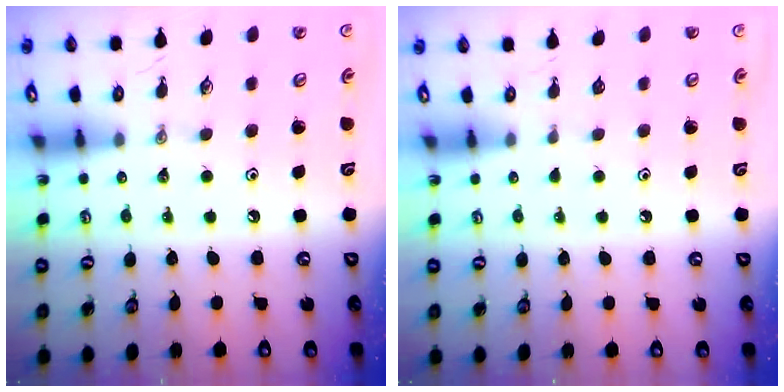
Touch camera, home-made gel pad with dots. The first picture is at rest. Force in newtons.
{"total": 0.8, "press": 0.8, "slide": 0.1}